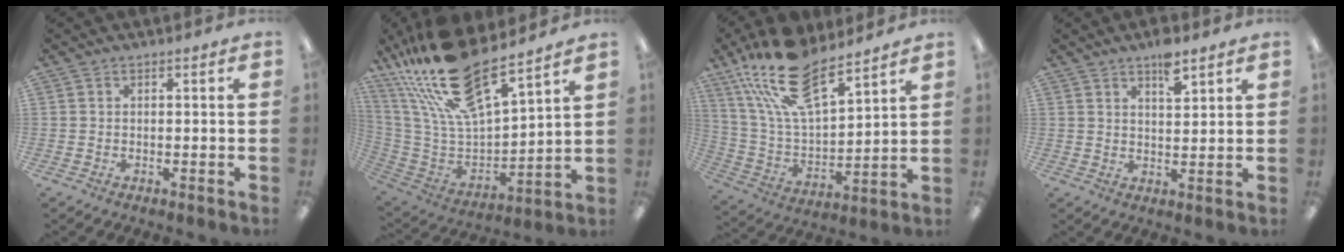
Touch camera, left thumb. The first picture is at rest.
{"total": 23.8, "force": [18.4, 7.0, 13.4], "torque": [-0.263, -0.116, 0.320]}
{"total": 19.9, "force": [14.3, 7.7, 11.5], "torque": [-0.240, -0.073, 0.254]}
{"total": 5.8, "force": [4.2, 2.1, 3.4], "torque": [-0.044, -0.024, 0.069]}